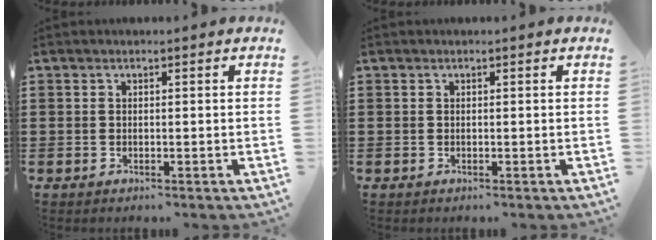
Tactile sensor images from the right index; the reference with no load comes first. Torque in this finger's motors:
{"motor_torque": [0.00, 0.00, 0.00, 0.00]}